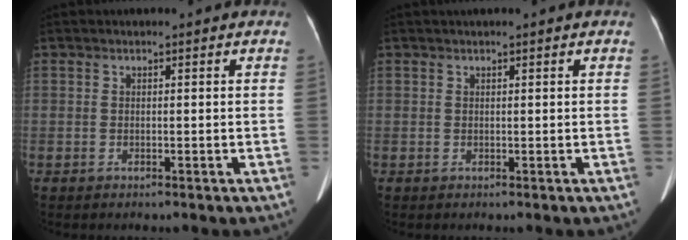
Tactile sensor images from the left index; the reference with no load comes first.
{"total": 1.1, "force": [0.8, 0.0, 0.7], "torque": [-0.008, 0.018, 0.015]}